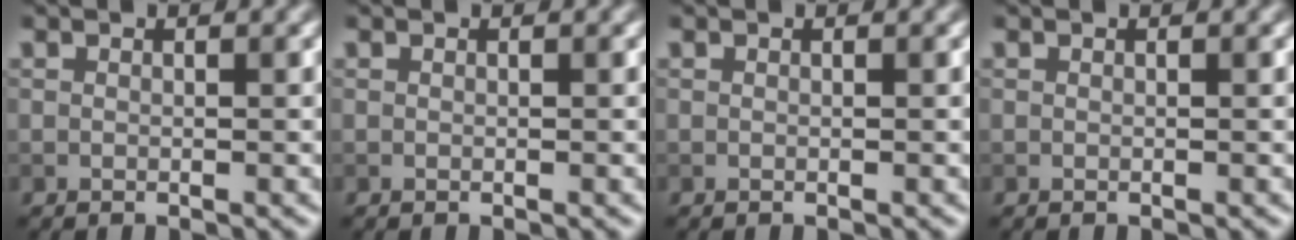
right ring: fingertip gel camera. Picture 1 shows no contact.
{"total": 0.0}
{"total": 0.0}
{"total": 0.0}